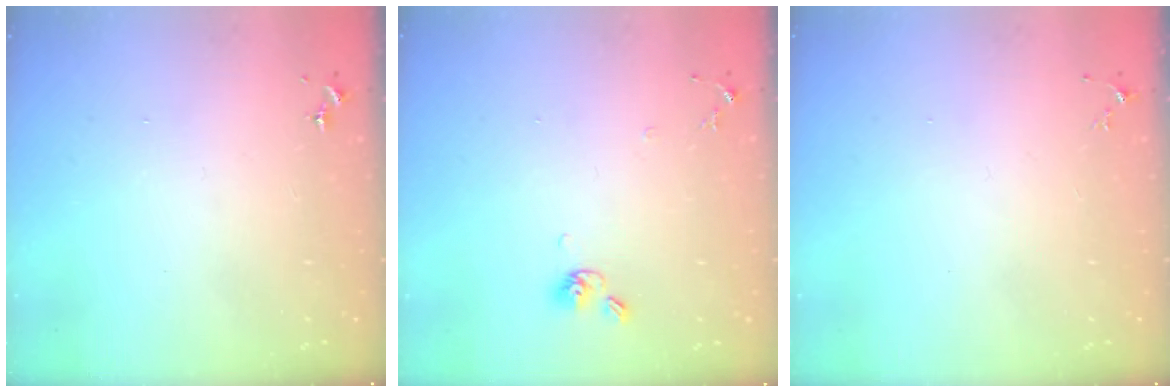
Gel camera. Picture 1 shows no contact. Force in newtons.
{"total": 7.1, "press": 6.8, "slide": 2.1}
{"total": 3.5, "press": 3.5, "slide": 0.5}